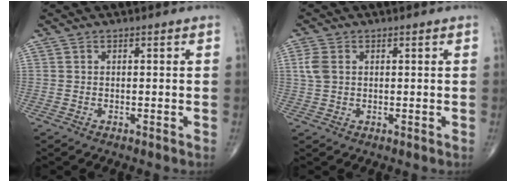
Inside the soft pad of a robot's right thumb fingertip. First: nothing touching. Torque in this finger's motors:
{"motor_torque": [-0.45, 0.46, 0.00, -0.05, 0.02]}